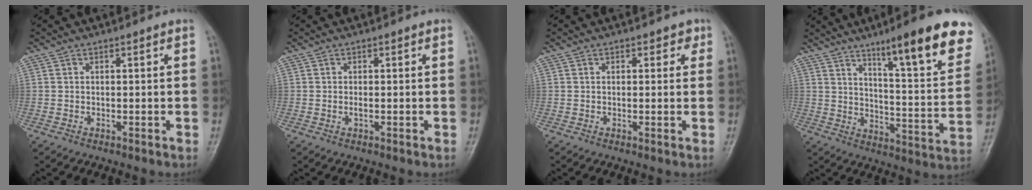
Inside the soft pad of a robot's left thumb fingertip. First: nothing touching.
{"total": 0.7, "force": [-0.1, 0.3, 0.6], "torque": [-0.012, -0.001, -0.002]}
{"total": 1.9, "force": [0.9, 1.4, 0.9], "torque": [0.008, -0.001, 0.006]}
{"total": 20.0, "force": [12.4, 3.7, 15.3], "torque": [-0.175, -0.056, 0.181]}